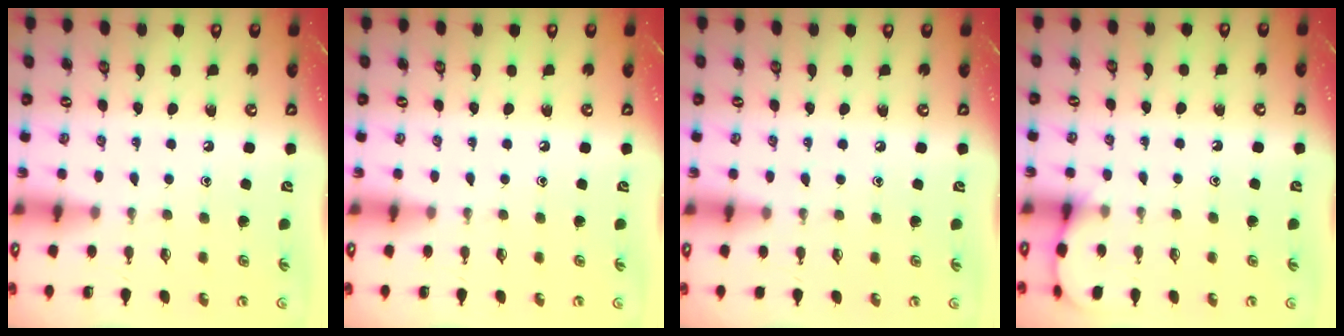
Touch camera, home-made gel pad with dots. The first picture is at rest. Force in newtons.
{"total": 0.0}
{"total": 3.8, "press": 3.7, "slide": 0.6}
{"total": 4.2, "press": 4.2, "slide": 0.4}